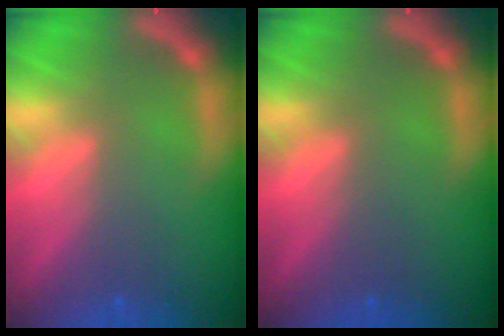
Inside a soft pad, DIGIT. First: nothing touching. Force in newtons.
{"total": 0.0}